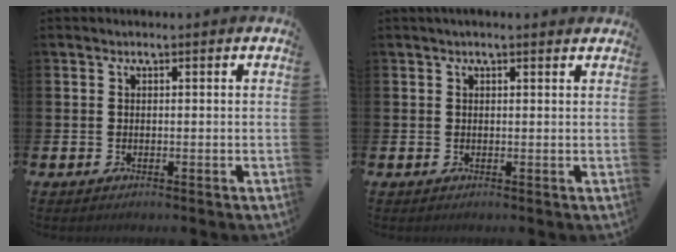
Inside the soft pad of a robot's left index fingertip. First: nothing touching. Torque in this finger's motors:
{"motor_torque": [0.53, -0.72, 0.35, 0.01]}